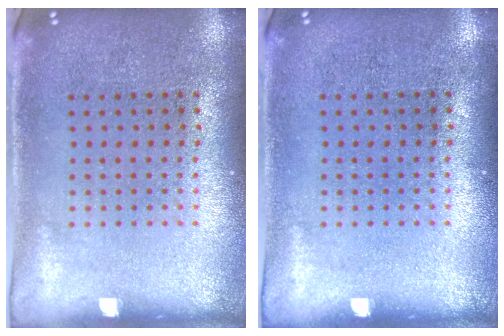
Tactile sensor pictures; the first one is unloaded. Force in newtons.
{"total": 0.0}